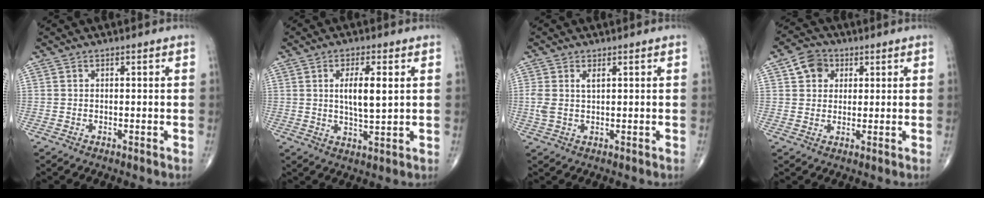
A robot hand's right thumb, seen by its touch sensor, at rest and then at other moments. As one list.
[{"total": 7.3, "force": [1.7, 2.1, 6.7], "torque": [-0.114, -0.014, 0.033]}, {"total": 3.2, "force": [1.1, 1.4, 2.7], "torque": [-0.067, 0.007, 0.028]}, {"total": 5.6, "force": [2.0, 4.6, 2.4], "torque": [-0.020, 0.001, 0.030]}]